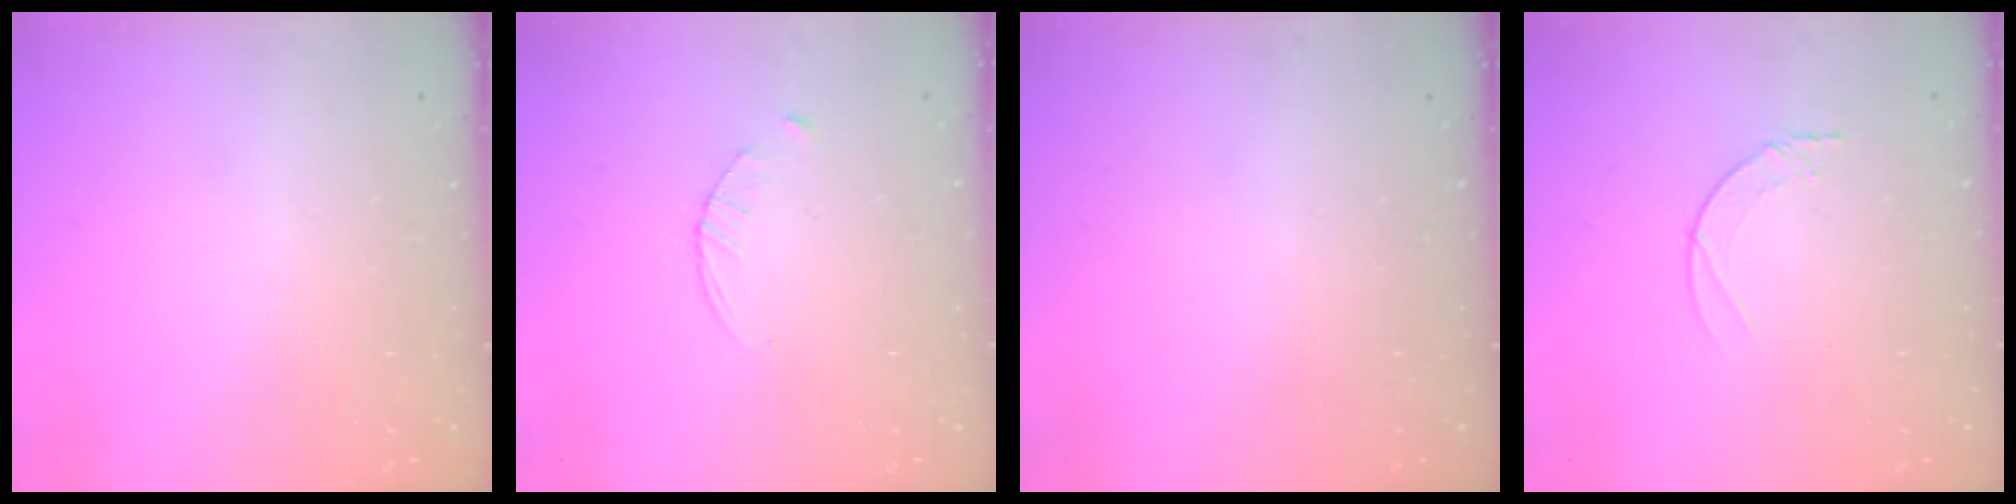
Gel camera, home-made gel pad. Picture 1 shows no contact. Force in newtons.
{"total": 2.9, "press": 2.9, "slide": 0.4}
{"total": 0.0}
{"total": 4.2, "press": 4.2, "slide": 0.5}